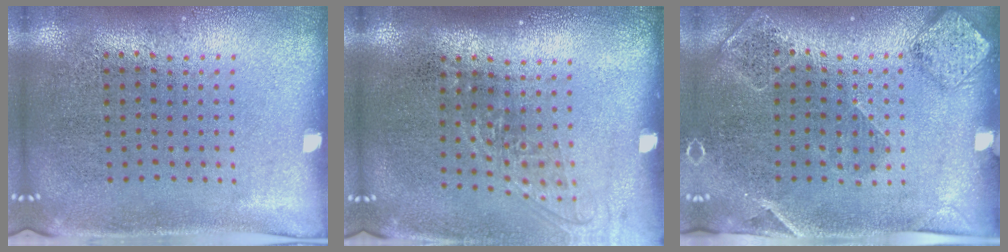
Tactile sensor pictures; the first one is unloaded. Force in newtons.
{"total": 1.3, "press": 1.0, "slide": 0.8}
{"total": 1.6, "press": 1.6, "slide": 0.3}